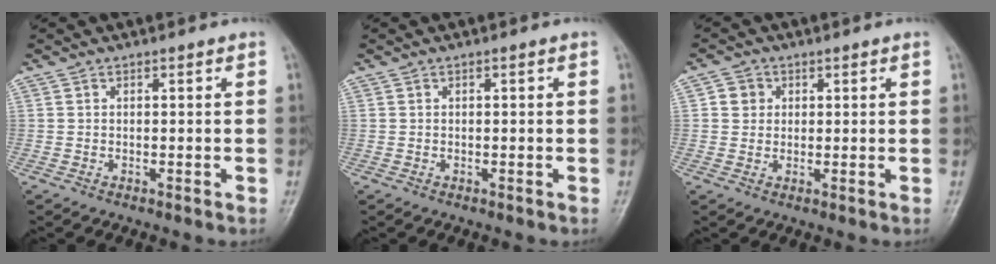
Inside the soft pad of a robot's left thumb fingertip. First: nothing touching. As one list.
[{"total": 0.0}, {"total": 4.1, "force": [1.2, 3.8, 0.7], "torque": [0.017, 0.001, 0.013]}]